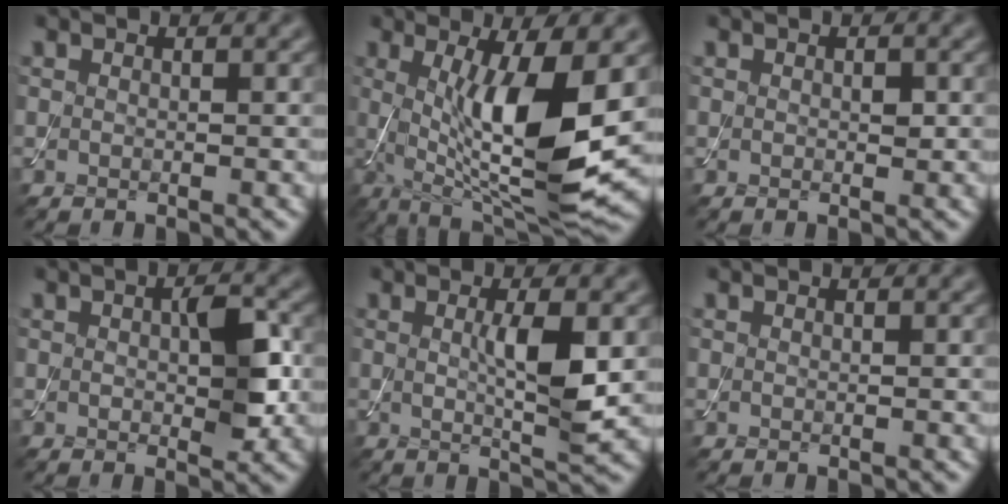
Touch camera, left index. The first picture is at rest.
{"total": 11.3, "force": [0.3, 3.0, 10.9], "torque": [-0.176, -0.017, 0.014]}
{"total": 0.8, "force": [0.1, 0.4, 0.6], "torque": [-0.008, -0.001, 0.001]}
{"total": 4.0, "force": [0.2, 1.7, 3.6], "torque": [-0.059, -0.001, 0.003]}
{"total": 4.3, "force": [0.3, 0.7, 4.2], "torque": [-0.074, -0.007, 0.008]}
{"total": 0.0}